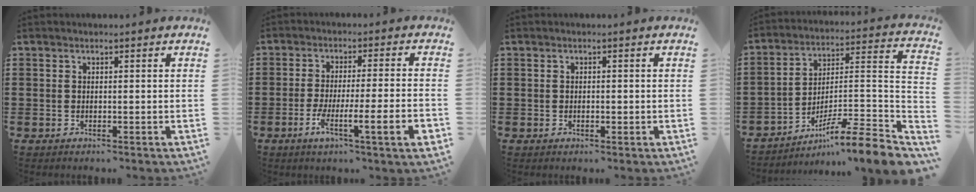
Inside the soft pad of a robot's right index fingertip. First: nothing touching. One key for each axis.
{"total": 7.7, "fx": -3.4, "fy": 0.5, "fz": 6.8, "tx": -0.126, "ty": -0.011, "tz": -0.065}
{"total": 0.7, "fx": -0.2, "fy": 0.5, "fz": 0.5, "tx": -0.011, "ty": 0.001, "tz": -0.003}
{"total": 8.0, "fx": -6.2, "fy": -0.1, "fz": 5.0, "tx": -0.075, "ty": -0.017, "tz": -0.127}